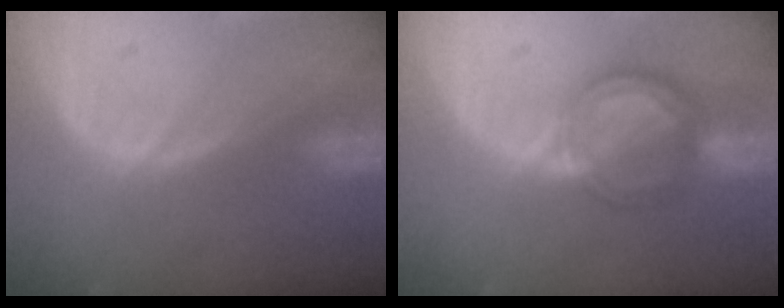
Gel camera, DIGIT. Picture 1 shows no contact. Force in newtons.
{"total": 6.1, "press": 5.5, "slide": 2.7}